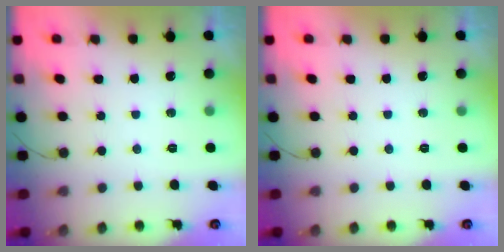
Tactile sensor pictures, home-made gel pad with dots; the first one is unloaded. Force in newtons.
{"total": 0.0}